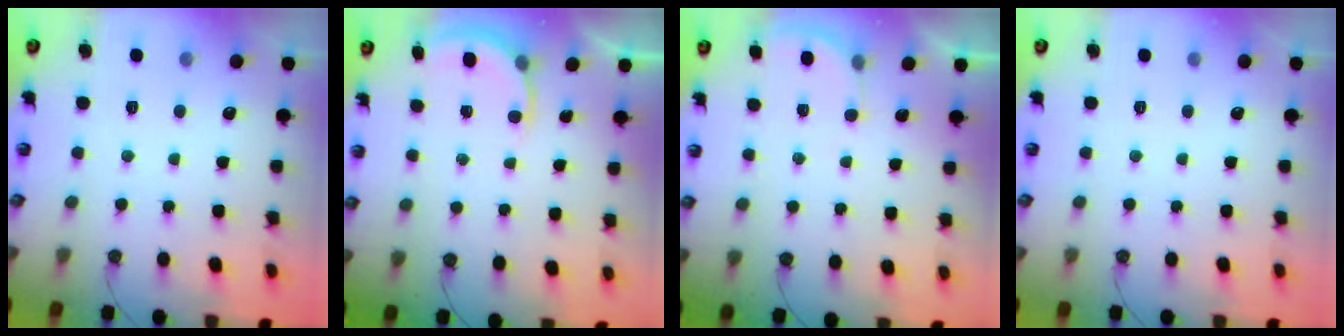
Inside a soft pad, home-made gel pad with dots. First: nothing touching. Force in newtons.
{"total": 3.9, "press": 3.9, "slide": 0.3}
{"total": 2.9, "press": 2.9, "slide": 0.2}
{"total": 0.0}